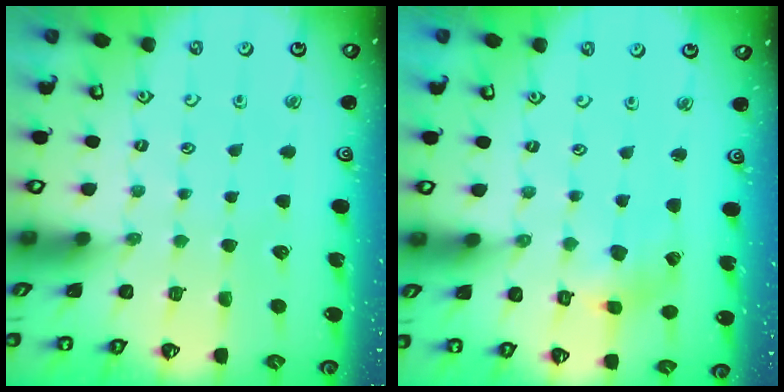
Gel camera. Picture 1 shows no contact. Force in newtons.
{"total": 2.2, "press": 2.2, "slide": 0.4}